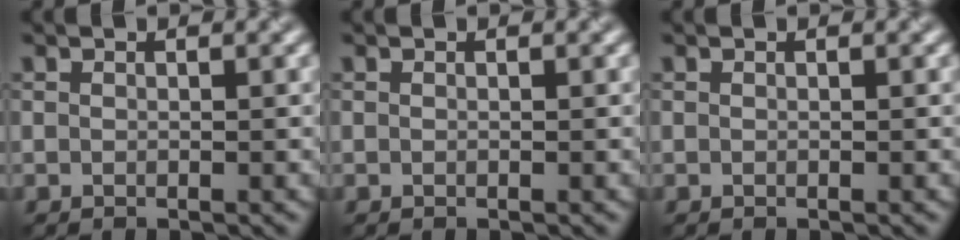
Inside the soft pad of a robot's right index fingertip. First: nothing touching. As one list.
[{"total": 0.0}, {"total": 0.0}]